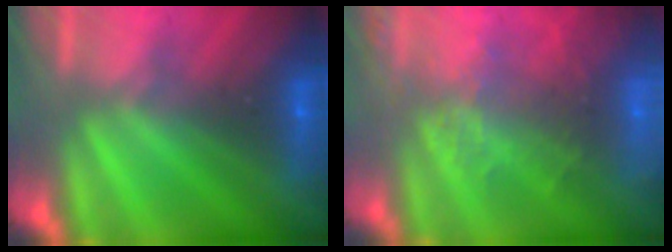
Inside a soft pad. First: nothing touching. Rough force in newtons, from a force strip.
{"total": 8.7}